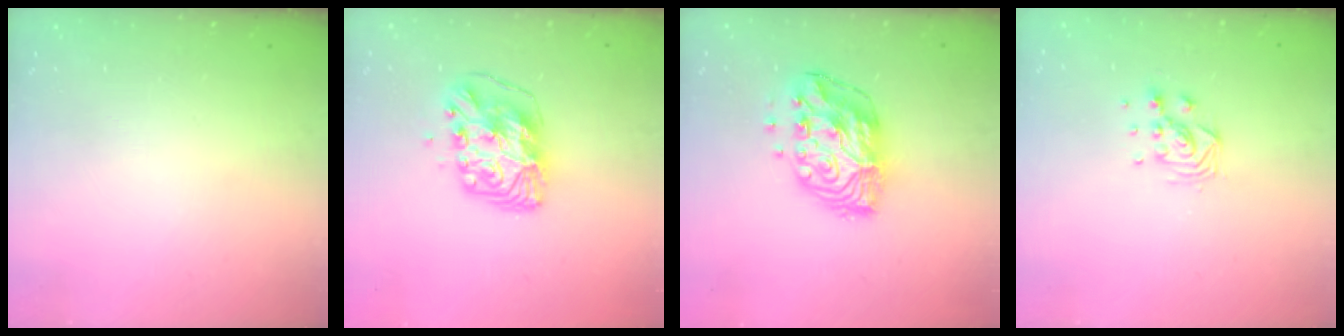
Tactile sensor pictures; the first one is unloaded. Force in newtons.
{"total": 10.1, "press": 10.0, "slide": 1.2}
{"total": 13.2, "press": 13.2, "slide": 1.1}
{"total": 7.9, "press": 7.9, "slide": 0.5}